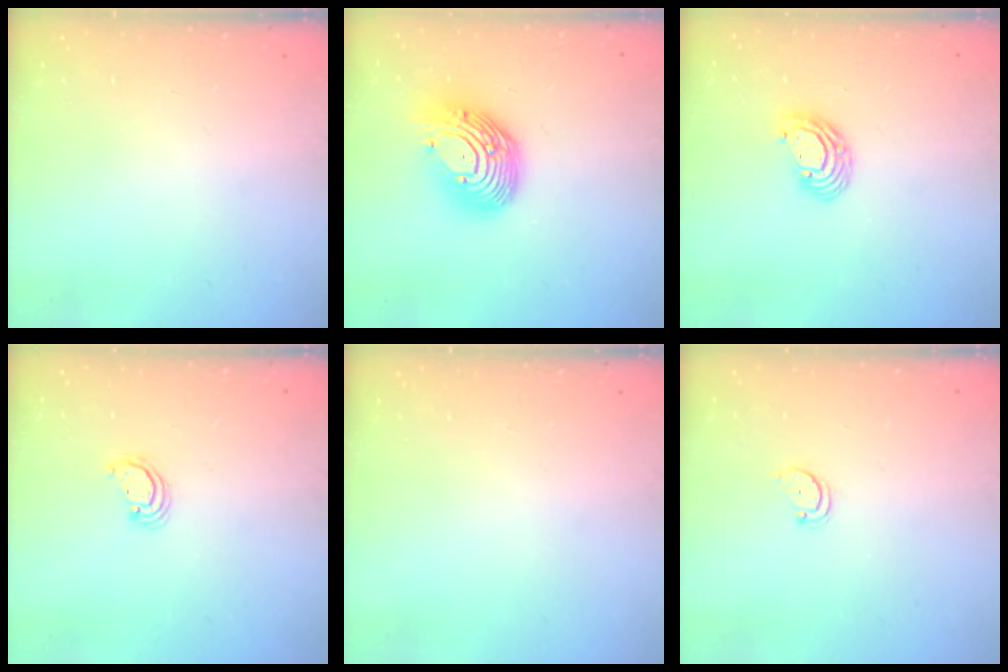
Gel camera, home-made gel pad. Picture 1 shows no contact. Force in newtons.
{"total": 16.1, "press": 16.0, "slide": 2.0}
{"total": 7.8, "press": 7.7, "slide": 1.2}
{"total": 2.3, "press": 2.3, "slide": 0.3}
{"total": 0.0}
{"total": 2.5, "press": 2.4, "slide": 0.5}